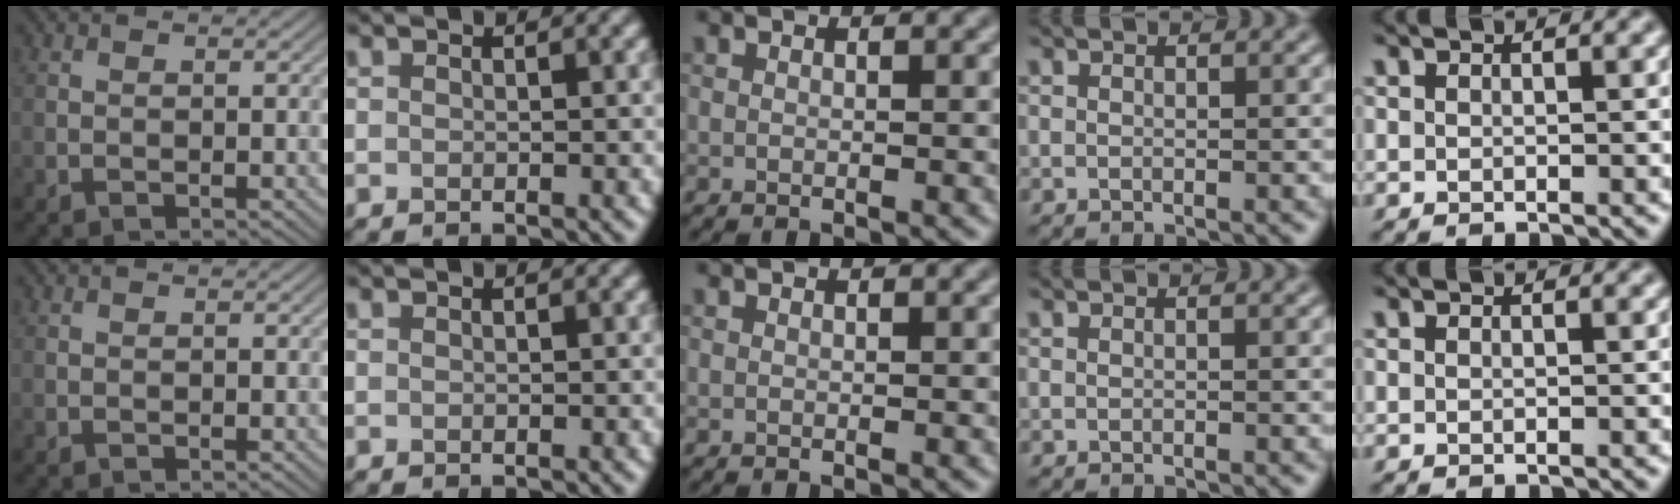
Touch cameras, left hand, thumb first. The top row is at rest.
{}